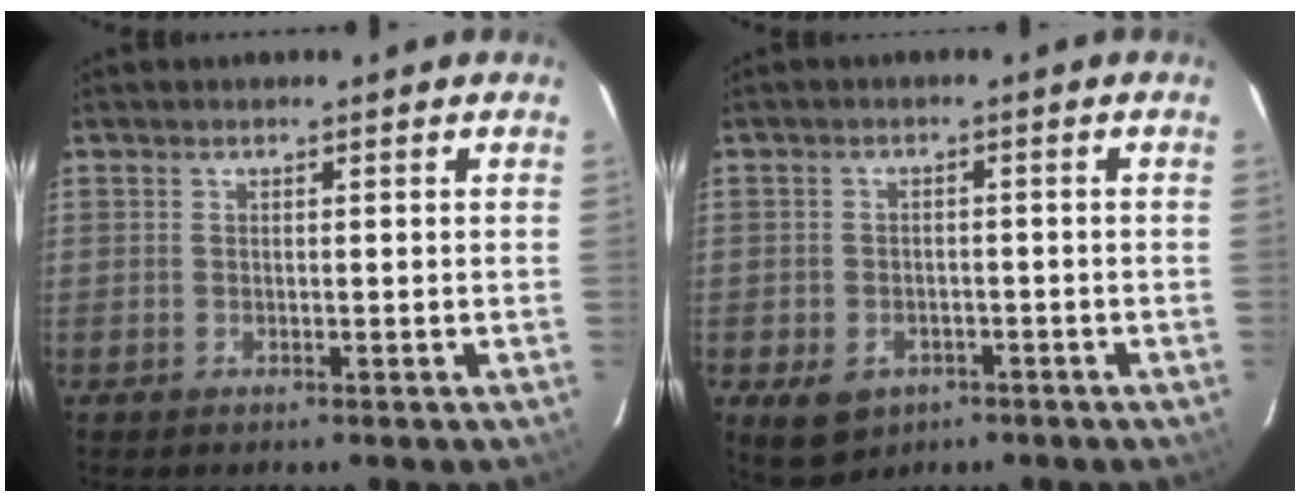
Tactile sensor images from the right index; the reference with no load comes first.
{"total": 7.0, "force": [-3.5, 5.3, 3.0], "torque": [-0.071, -0.001, -0.040]}